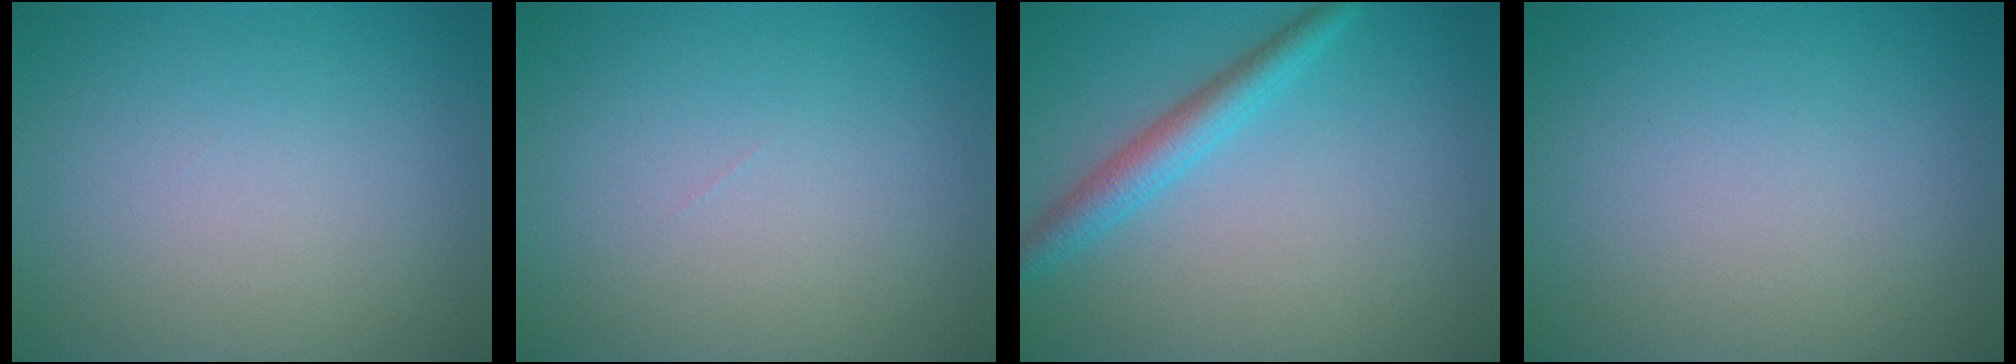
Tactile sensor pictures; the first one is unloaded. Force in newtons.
{"total": 0.0}
{"total": 2.9, "press": 2.9, "slide": 0.1}
{"total": 0.0}